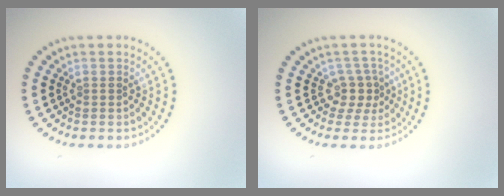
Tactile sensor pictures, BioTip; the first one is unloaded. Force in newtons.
{"total": 2.4, "press": 1.8, "slide": 1.6}